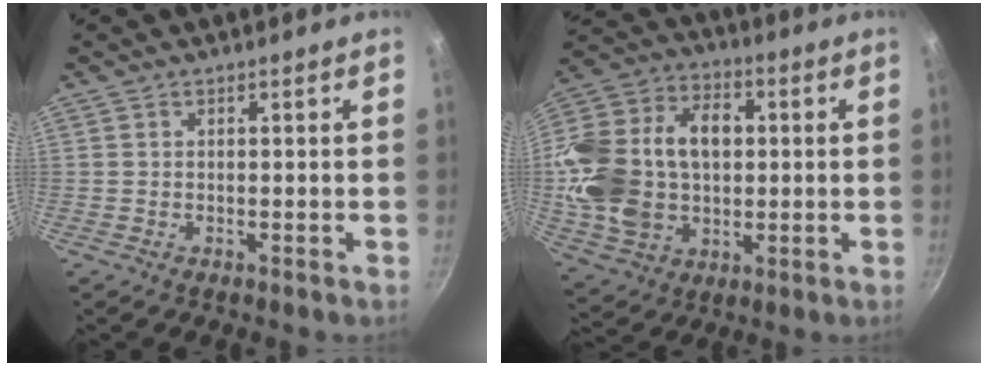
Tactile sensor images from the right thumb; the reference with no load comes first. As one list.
[{"total": 23.6, "force": [1.2, 16.8, 16.5], "torque": [-0.304, 0.035, 0.025]}]